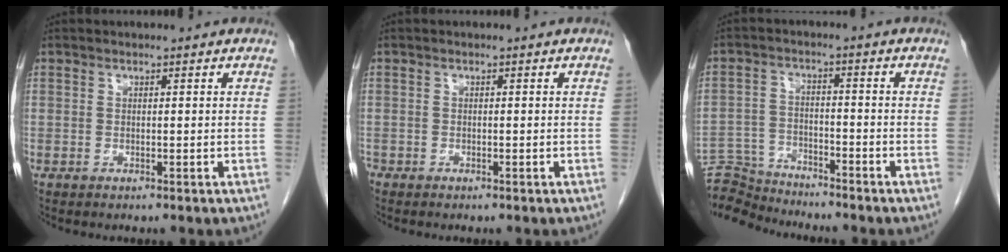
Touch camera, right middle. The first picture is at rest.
{"total": 0.6, "force": [-0.5, 0.3, 0.1], "torque": [-0.007, 0.001, -0.012]}
{"total": 8.2, "force": [-8.2, 0.2, -0.5], "torque": [0.002, 0.004, -0.154]}